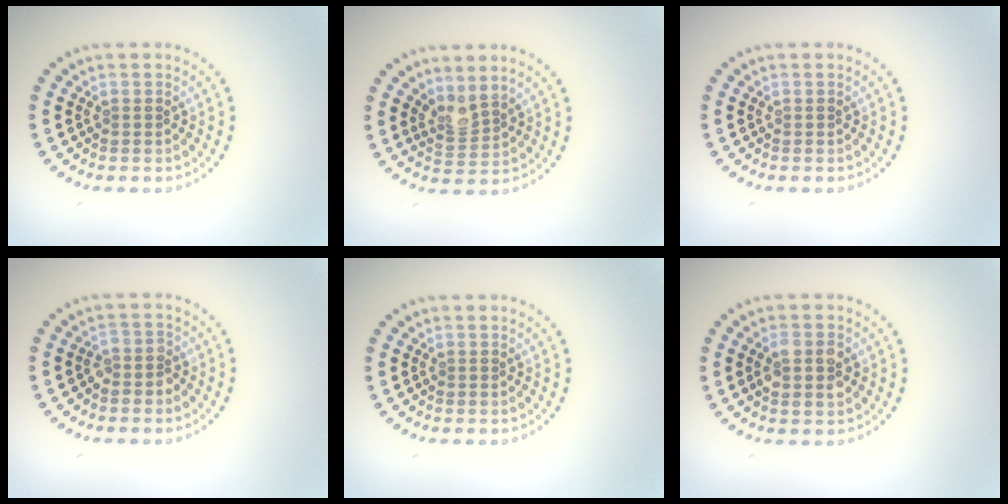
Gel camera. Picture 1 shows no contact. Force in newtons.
{"total": 2.1, "press": 1.5, "slide": 1.4}
{"total": 0.0}
{"total": 1.7, "press": 1.4, "slide": 0.9}
{"total": 0.0}
{"total": 2.4, "press": 2.4, "slide": 0.3}